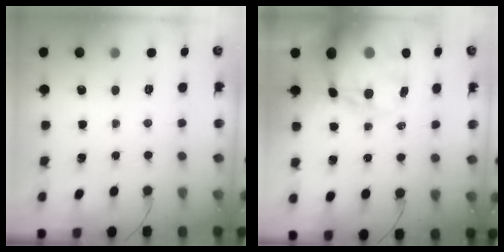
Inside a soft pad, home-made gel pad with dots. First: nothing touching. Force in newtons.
{"total": 18.8, "press": 18.4, "slide": 3.9}